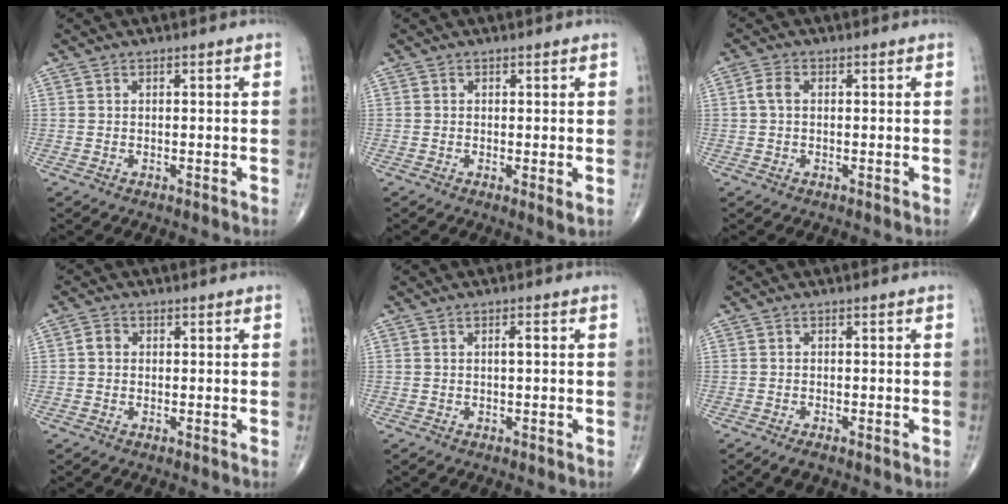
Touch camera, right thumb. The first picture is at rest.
{"total": 1.6, "force": [0.0, 0.3, 1.6], "torque": [-0.031, -0.009, -0.003]}
{"total": 2.3, "force": [0.2, 1.4, 1.8], "torque": [-0.040, 0.006, 0.001]}
{"total": 1.7, "force": [0.0, 1.4, 0.9], "torque": [-0.012, 0.005, -0.002]}
{"total": 1.1, "force": [0.1, 0.2, 1.1], "torque": [-0.022, 0.001, 0.000]}
{"total": 1.9, "force": [-1.3, 0.7, 1.2], "torque": [-0.026, 0.001, -0.021]}